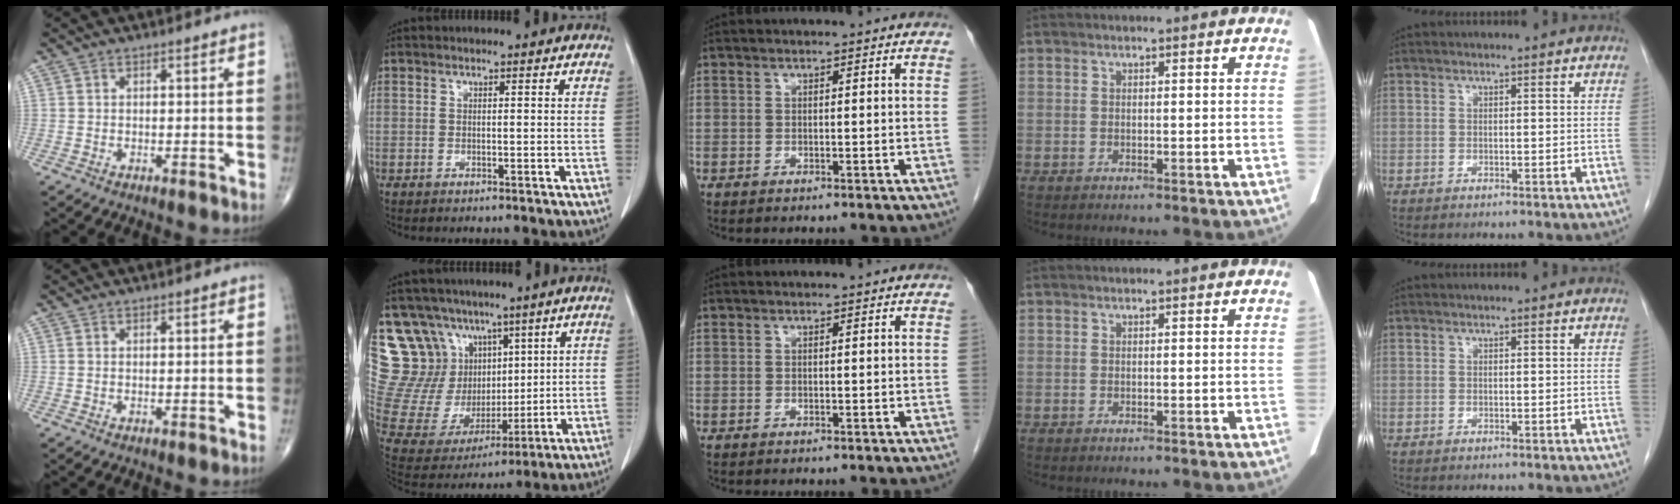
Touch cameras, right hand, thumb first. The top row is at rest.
{"index": {"total": 16.8, "force": [10.1, 12.6, 4.7], "torque": [-0.108, 0.059, 0.216]}}